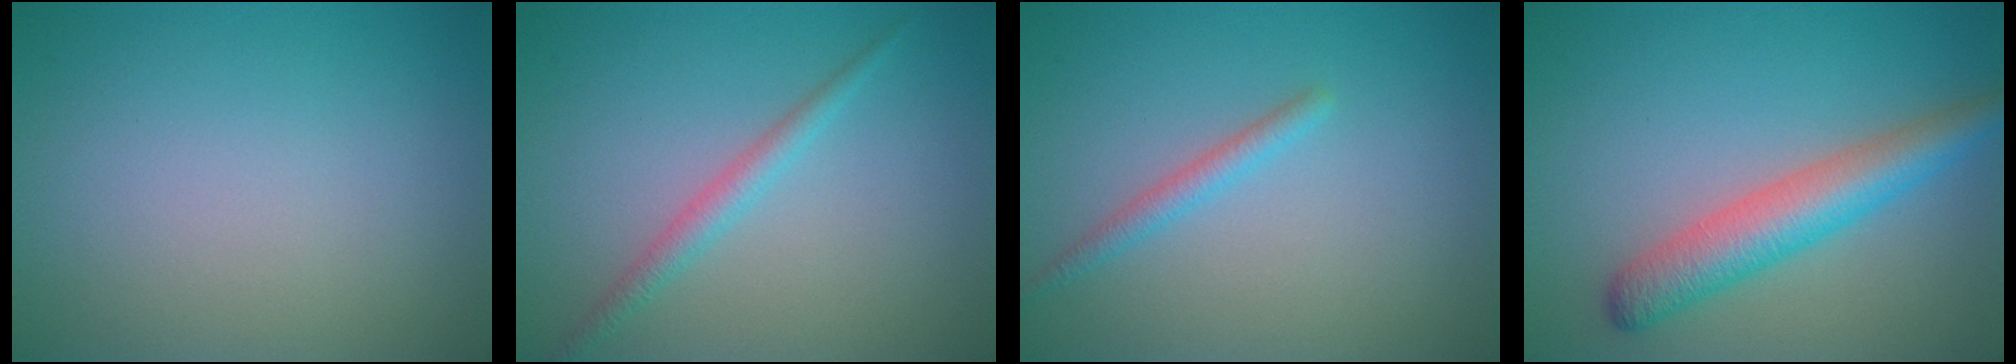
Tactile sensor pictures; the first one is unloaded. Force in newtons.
{"total": 1.8, "press": 1.8, "slide": 0.0}
{"total": 1.5, "press": 1.5, "slide": 0.0}
{"total": 5.0, "press": 5.0, "slide": 0.1}